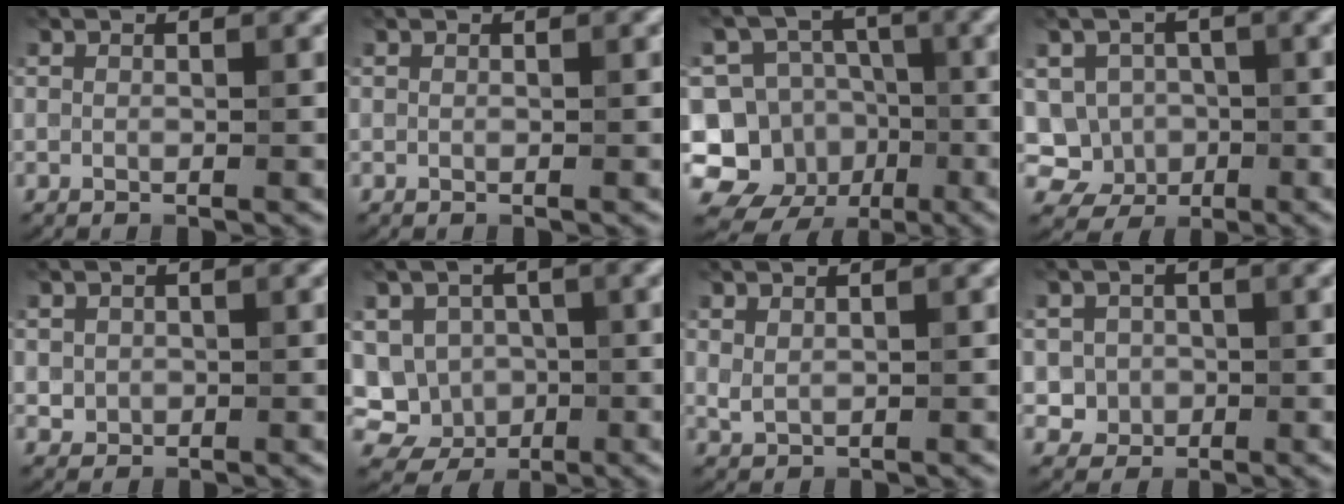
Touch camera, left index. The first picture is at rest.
{"total": 0.0}
{"total": 10.9, "force": [-3.9, 9.9, 2.8], "torque": [-0.051, 0.005, -0.077]}
{"total": 4.8, "force": [-0.9, 4.6, 1.3], "torque": [-0.007, 0.008, -0.035]}
{"total": 1.3, "force": [0.1, 1.2, 0.3], "torque": [0.002, -0.006, 0.003]}
{"total": 7.4, "force": [-1.2, 6.9, 2.3], "torque": [-0.028, 0.012, -0.043]}
{"total": 0.9, "force": [0.6, 0.4, 0.5], "torque": [-0.014, -0.004, 0.018]}
{"total": 2.4, "force": [-0.3, 2.3, 0.4], "torque": [0.010, -0.003, -0.009]}